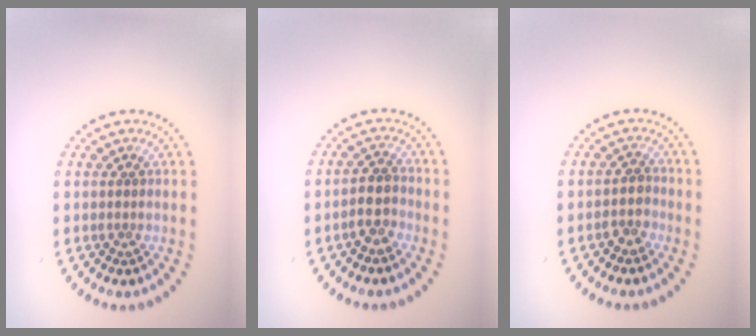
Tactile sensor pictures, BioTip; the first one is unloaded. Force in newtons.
{"total": 2.3, "press": 2.2, "slide": 0.9}
{"total": 1.7, "press": 1.4, "slide": 0.9}